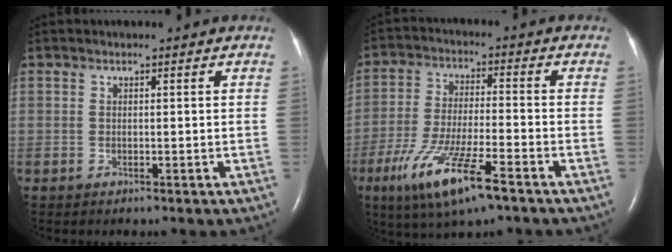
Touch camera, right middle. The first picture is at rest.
{"total": 12.5, "force": [-7.0, 1.8, 10.2], "torque": [-0.206, -0.025, -0.120]}